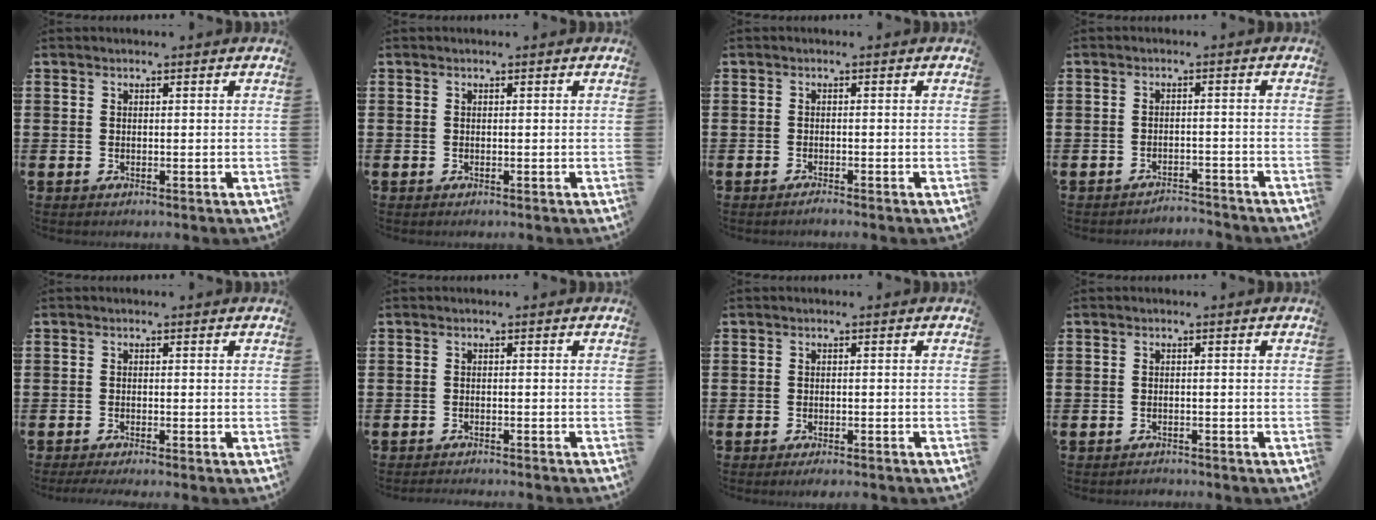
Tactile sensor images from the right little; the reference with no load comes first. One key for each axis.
{"total": 0.0}
{"total": 0.7, "fx": -0.7, "fy": 0.0, "fz": 0.3, "tx": -0.007, "ty": -0.003, "tz": -0.013}
{"total": 2.2, "fx": -2.2, "fy": -0.1, "fz": -0.1, "tx": -0.004, "ty": 0.003, "tz": -0.049}
{"total": 0.9, "fx": -0.7, "fy": 0.0, "fz": 0.7, "tx": -0.008, "ty": -0.001, "tz": -0.014}
{"total": 1.0, "fx": -1.0, "fy": -0.2, "fz": 0.0, "tx": 0.000, "ty": 0.001, "tz": -0.020}
{"total": 1.0, "fx": -0.9, "fy": 0.0, "fz": 0.4, "tx": -0.008, "ty": -0.003, "tz": -0.017}
{"total": 0.9, "fx": -0.9, "fy": 0.0, "fz": -0.1, "tx": -0.001, "ty": 0.001, "tz": -0.019}